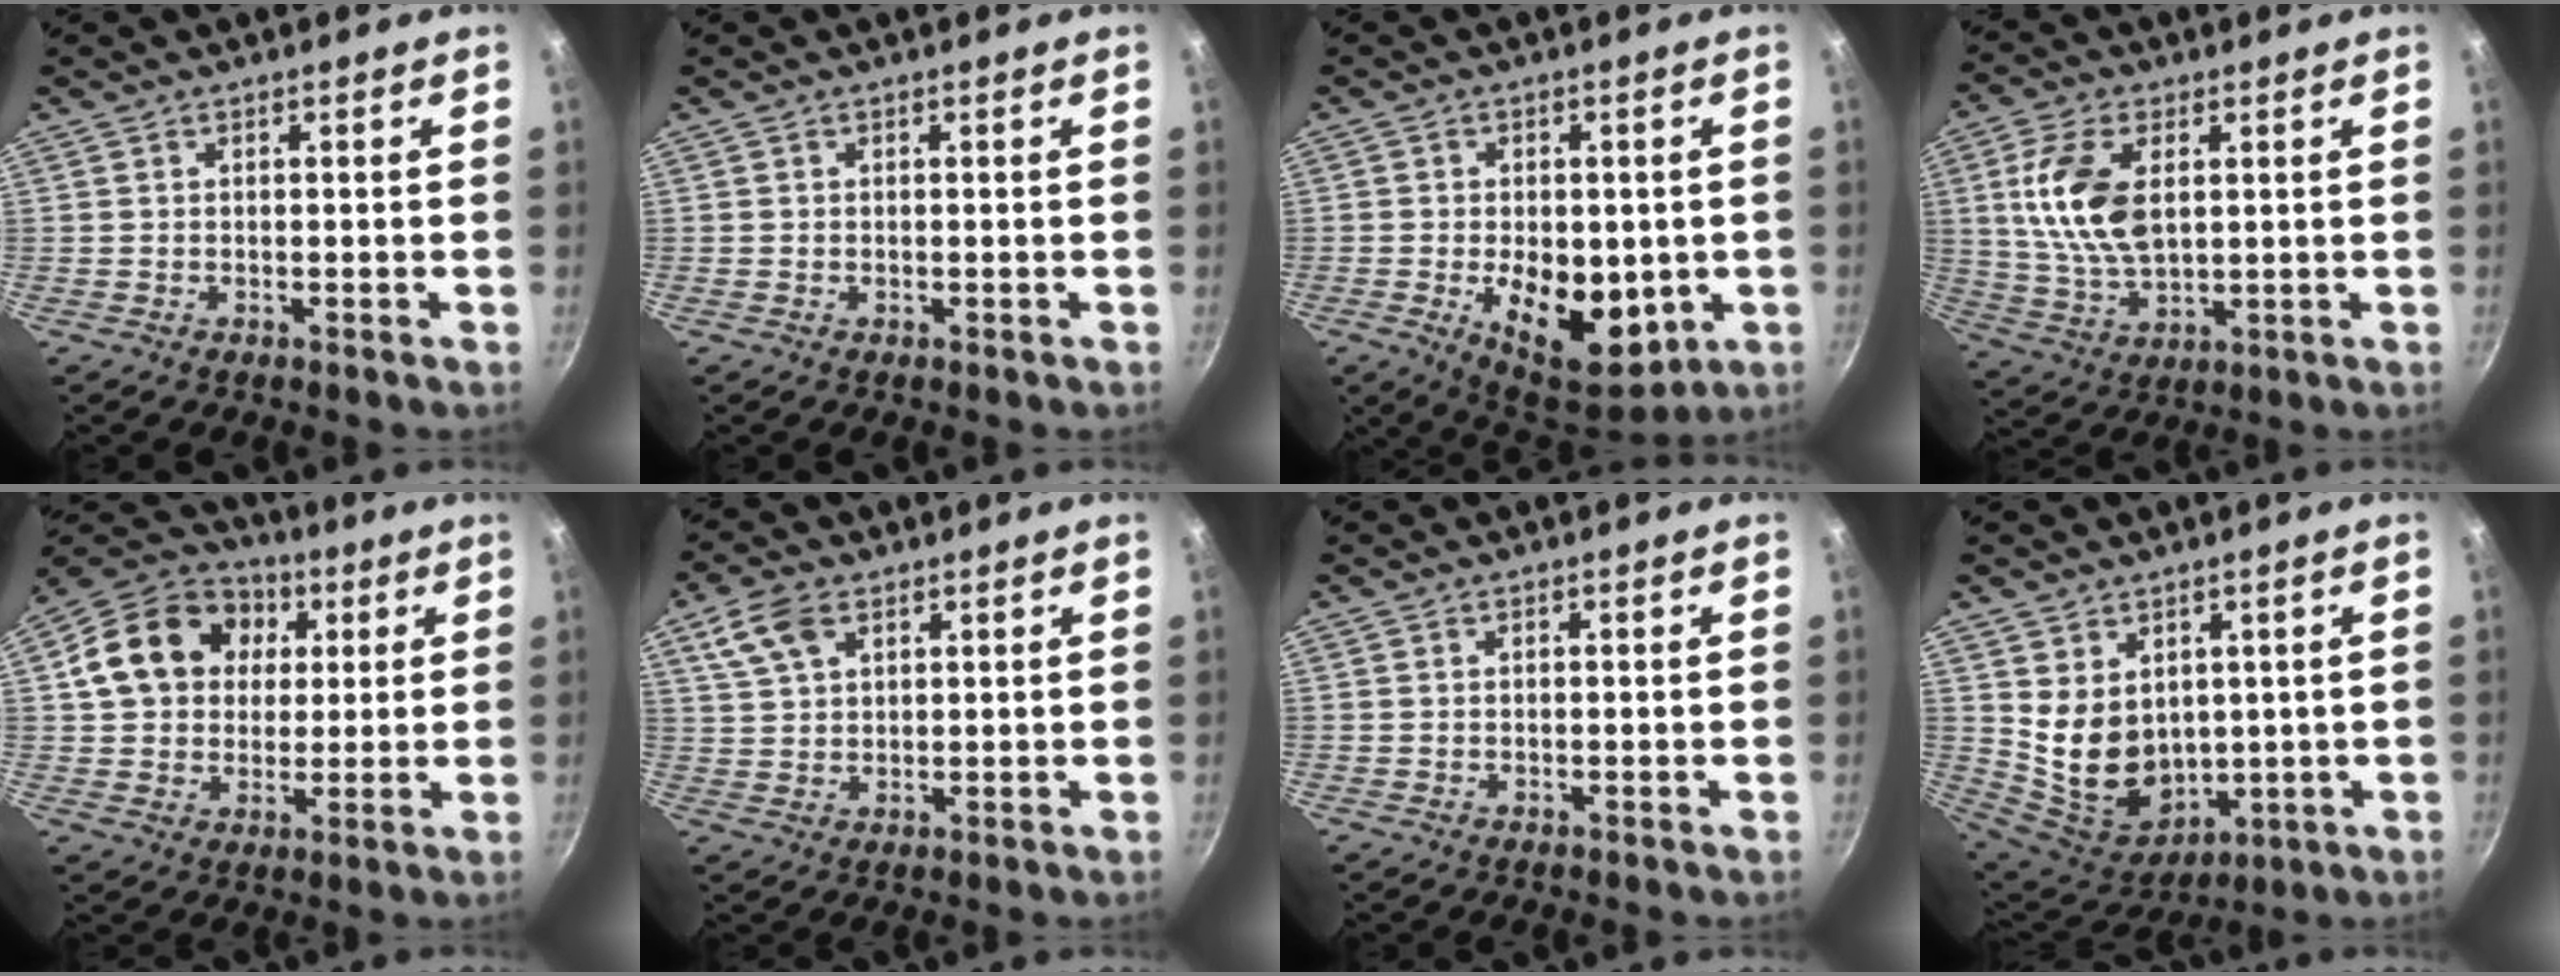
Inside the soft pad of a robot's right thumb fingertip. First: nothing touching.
{"total": 0.0}
{"total": 14.9, "force": [-2.9, 8.8, 11.7], "torque": [-0.133, -0.014, -0.026]}
{"total": 13.0, "force": [2.7, 7.2, 10.4], "torque": [-0.196, -0.014, 0.058]}
{"total": 17.3, "force": [4.1, 13.8, 9.5], "torque": [-0.148, 0.020, 0.058]}
{"total": 7.3, "force": [3.7, 4.3, 4.6], "torque": [-0.084, 0.000, 0.073]}
{"total": 0.0}
{"total": 12.3, "force": [2.3, 9.4, 7.5], "torque": [-0.106, -0.038, 0.071]}